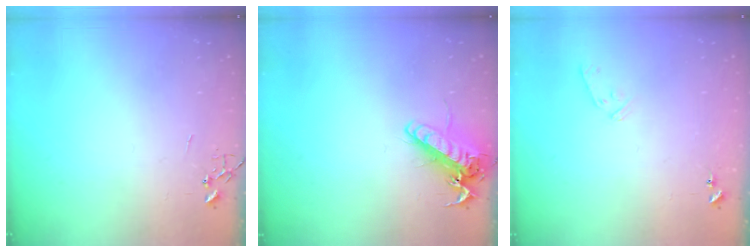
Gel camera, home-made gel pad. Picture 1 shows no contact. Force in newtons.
{"total": 14.6, "press": 14.4, "slide": 2.4}
{"total": 6.7, "press": 6.7, "slide": 0.7}